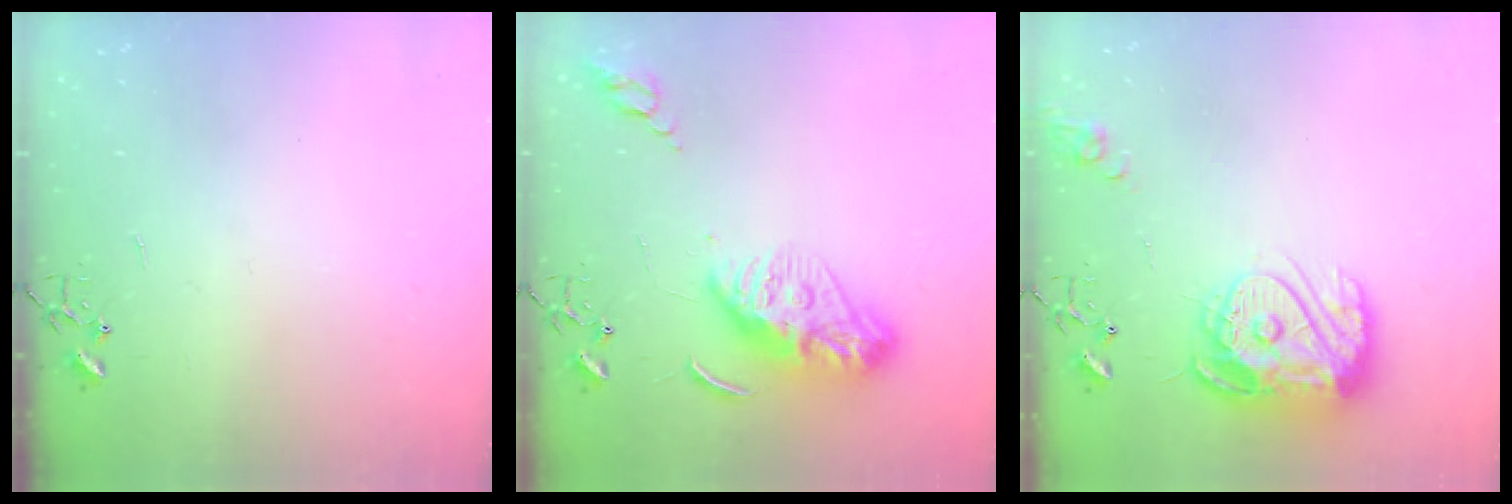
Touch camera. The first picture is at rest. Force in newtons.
{"total": 12.6, "press": 12.5, "slide": 1.1}
{"total": 17.5, "press": 17.4, "slide": 1.8}